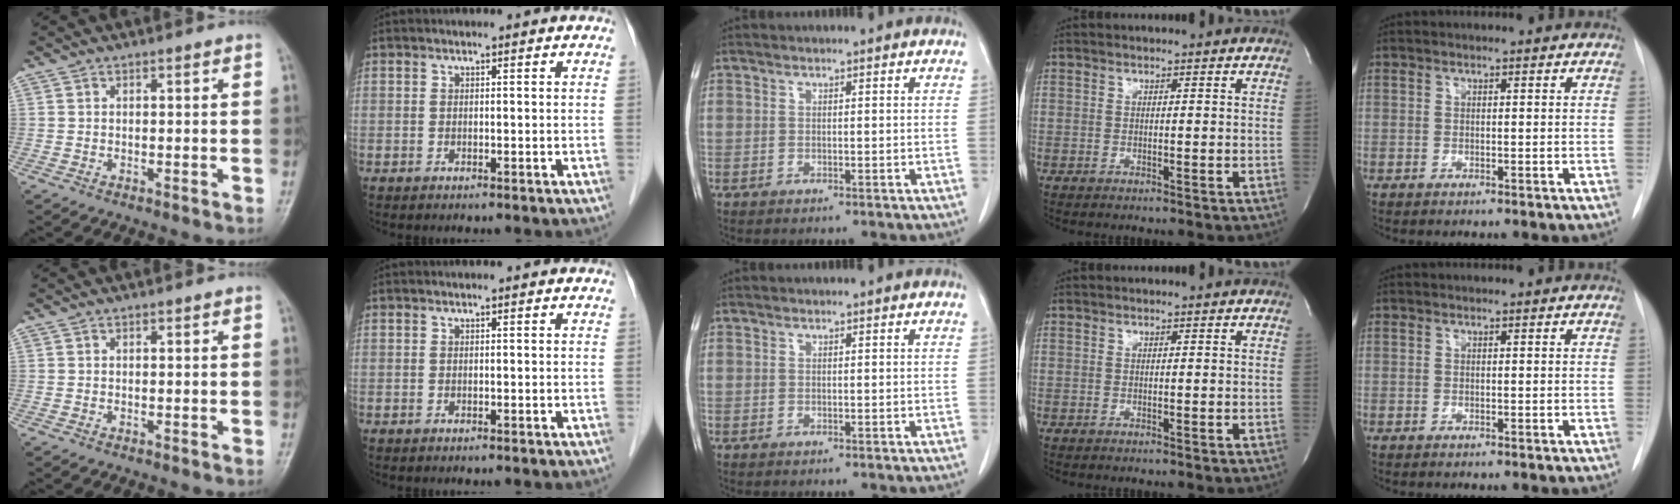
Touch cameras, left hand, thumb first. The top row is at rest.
{}